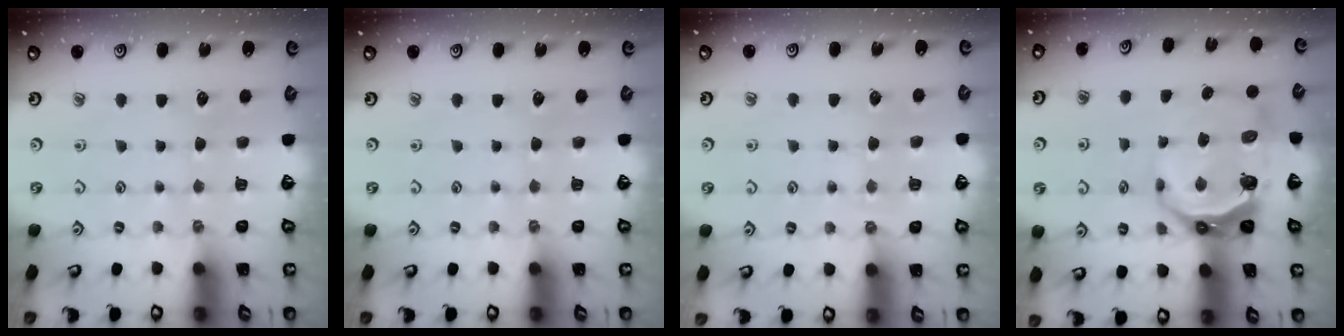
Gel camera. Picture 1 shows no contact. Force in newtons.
{"total": 0.0}
{"total": 2.8, "press": 2.8, "slide": 0.3}
{"total": 9.5, "press": 8.6, "slide": 4.0}